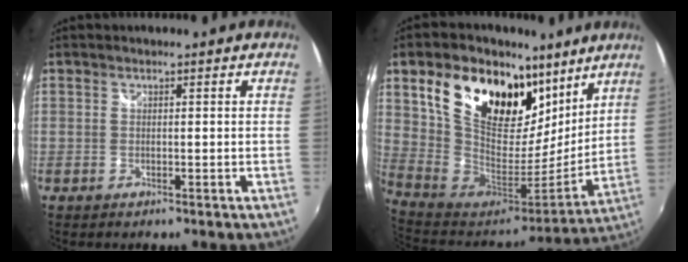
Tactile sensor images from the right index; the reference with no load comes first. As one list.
[{"total": 27.4, "force": [14.0, 15.9, 17.3], "torque": [-0.350, 0.038, 0.254]}]